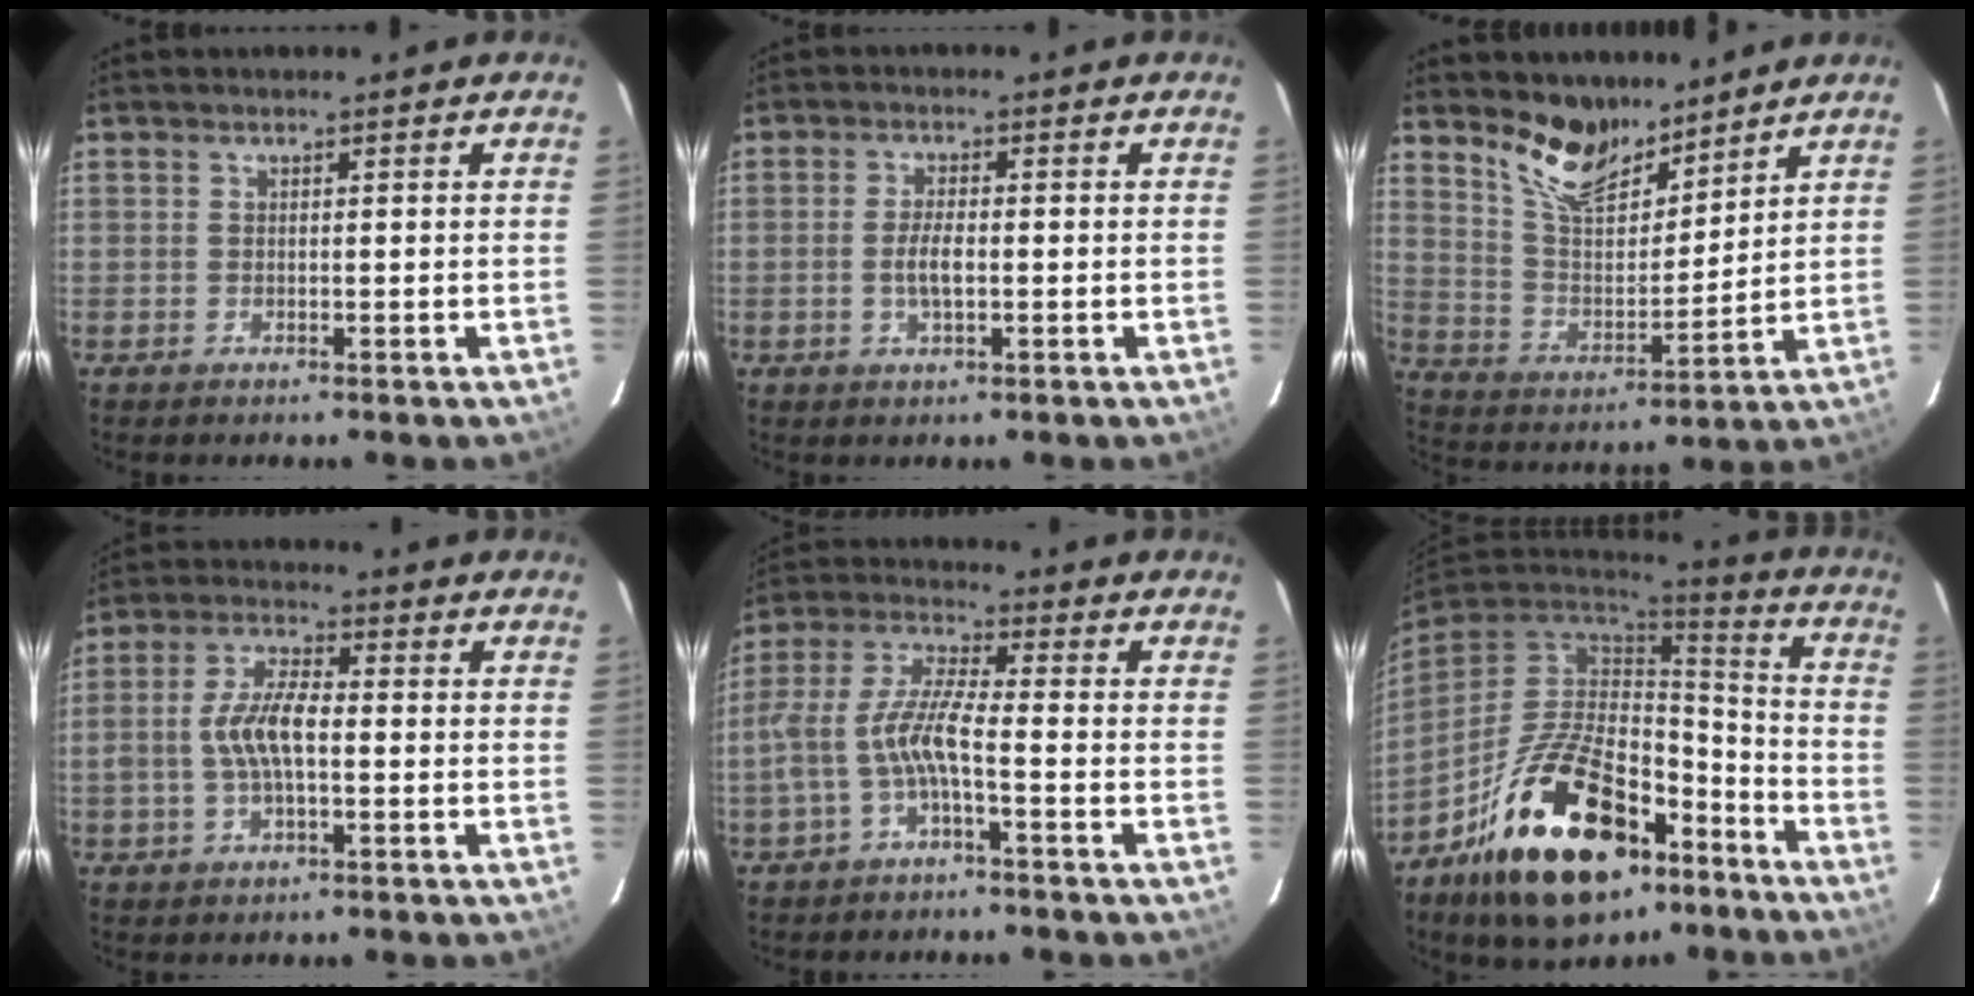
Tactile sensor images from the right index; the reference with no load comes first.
{"total": 1.7, "force": [-0.3, 0.7, 1.5], "torque": [-0.031, -0.002, -0.006]}
{"total": 11.5, "force": [9.3, 4.3, 5.1], "torque": [-0.102, -0.004, 0.179]}
{"total": 7.6, "force": [-1.1, 3.0, 6.8], "torque": [-0.139, 0.012, -0.020]}
{"total": 8.1, "force": [-3.1, 1.3, 7.4], "torque": [-0.174, 0.012, -0.058]}
{"total": 25.9, "force": [-14.4, 13.4, 16.9], "torque": [-0.324, 0.006, -0.219]}